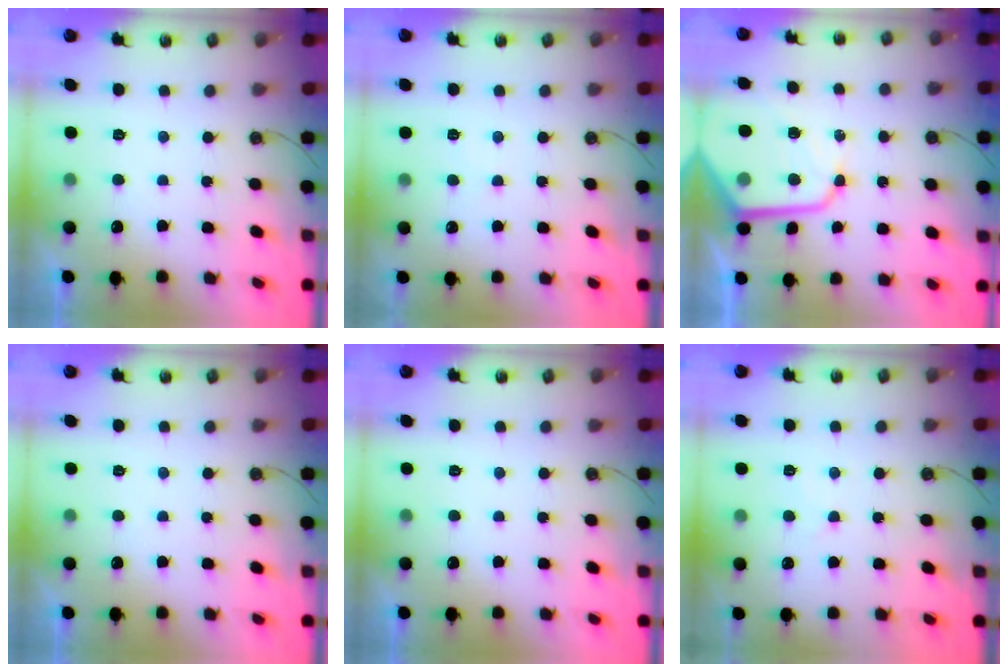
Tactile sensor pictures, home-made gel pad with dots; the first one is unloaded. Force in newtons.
{"total": 1.8, "press": 1.8, "slide": 0.4}
{"total": 14.5, "press": 14.4, "slide": 1.5}
{"total": 0.0}
{"total": 0.0}
{"total": 4.8, "press": 4.8, "slide": 0.7}